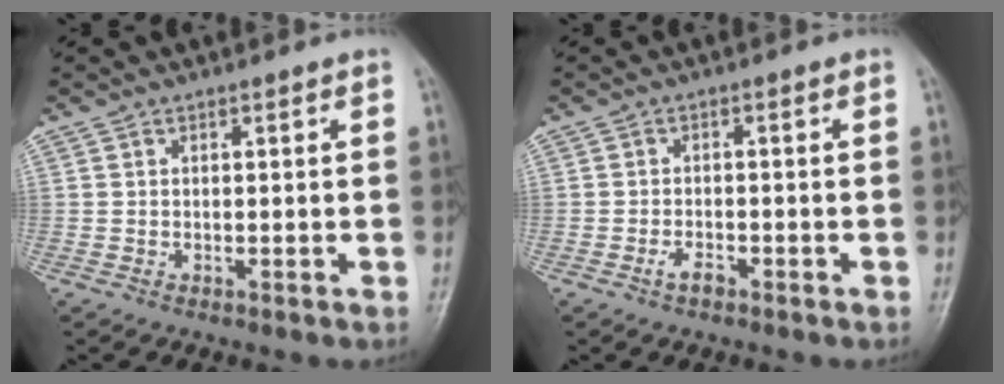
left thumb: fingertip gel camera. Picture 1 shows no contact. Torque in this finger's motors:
{"motor_torque": [-0.08, 0.17, 0.29, 0.17, 0.00]}